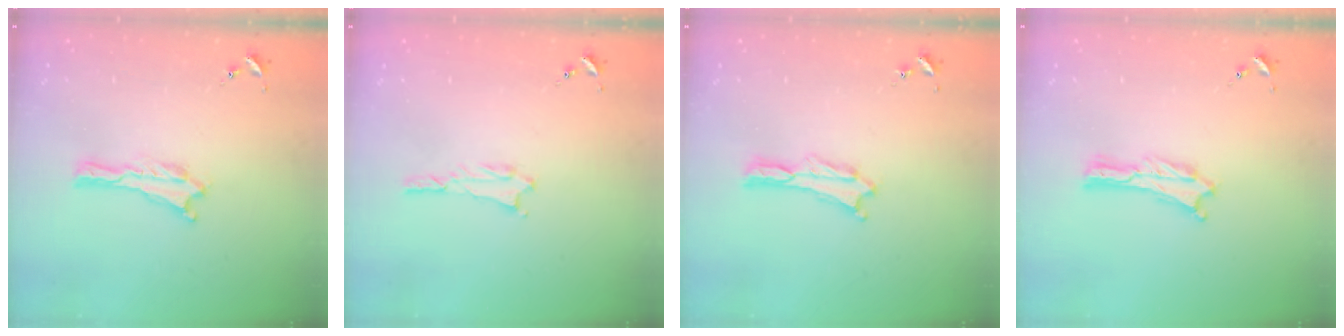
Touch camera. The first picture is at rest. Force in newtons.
{"total": 1.0, "press": 1.0, "slide": 0.1}
{"total": 0.5, "press": 0.5, "slide": 0.2}
{"total": 0.0}